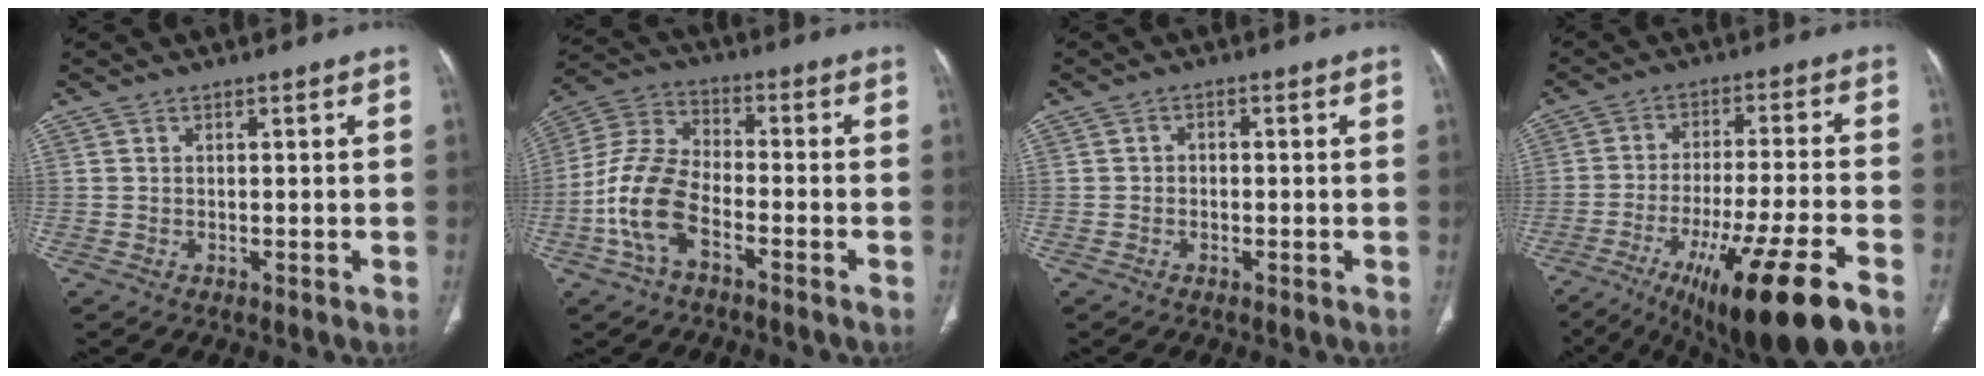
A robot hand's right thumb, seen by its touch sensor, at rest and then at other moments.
{"total": 11.9, "force": [-4.8, 6.2, 9.0], "torque": [-0.197, 0.034, -0.098]}
{"total": 1.2, "force": [-0.4, 1.0, 0.5], "torque": [-0.001, 0.005, -0.010]}
{"total": 19.4, "force": [-11.5, 3.0, 15.4], "torque": [-0.238, 0.031, -0.181]}